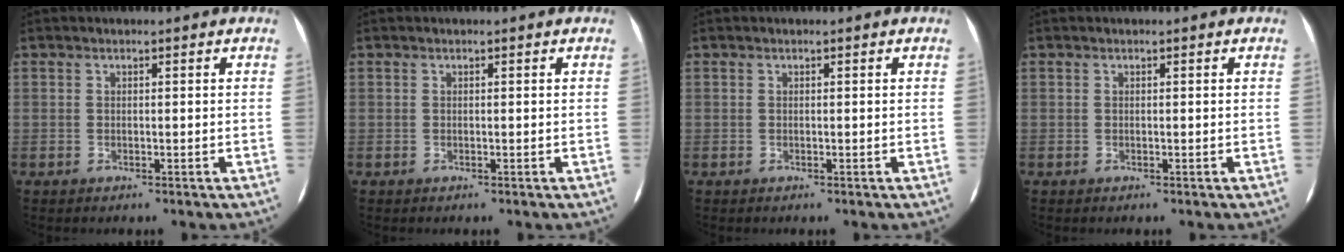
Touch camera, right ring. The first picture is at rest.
{"total": 0.0}
{"total": 0.0}
{"total": 0.0}